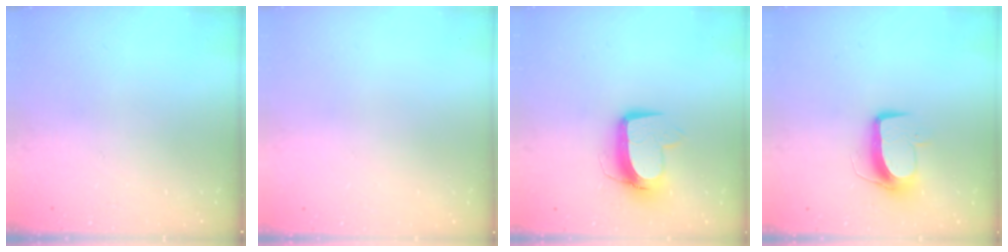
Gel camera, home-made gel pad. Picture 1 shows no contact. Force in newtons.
{"total": 0.0}
{"total": 11.0, "press": 11.0, "slide": 1.4}
{"total": 9.8, "press": 9.7, "slide": 1.0}